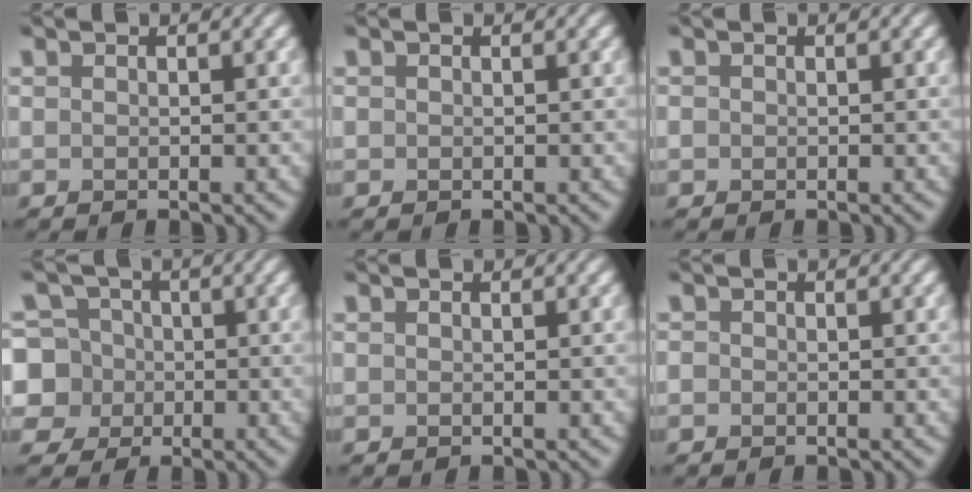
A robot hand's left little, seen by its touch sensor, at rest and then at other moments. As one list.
[{"total": 0.0}, {"total": 0.5, "force": [-0.1, 0.5, 0.1], "torque": [0.000, 0.000, -0.002]}, {"total": 8.6, "force": [-1.7, 7.8, 2.9], "torque": [-0.073, 0.009, -0.067]}, {"total": 0.0}, {"total": 1.1, "force": [-0.2, 1.0, 0.3], "torque": [0.002, 0.004, -0.007]}]